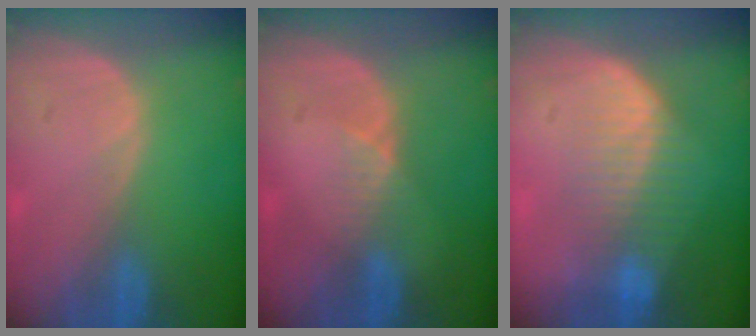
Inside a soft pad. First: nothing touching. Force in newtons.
{"total": 2.3, "press": 1.8, "slide": 1.4}
{"total": 7.3, "press": 6.7, "slide": 2.9}